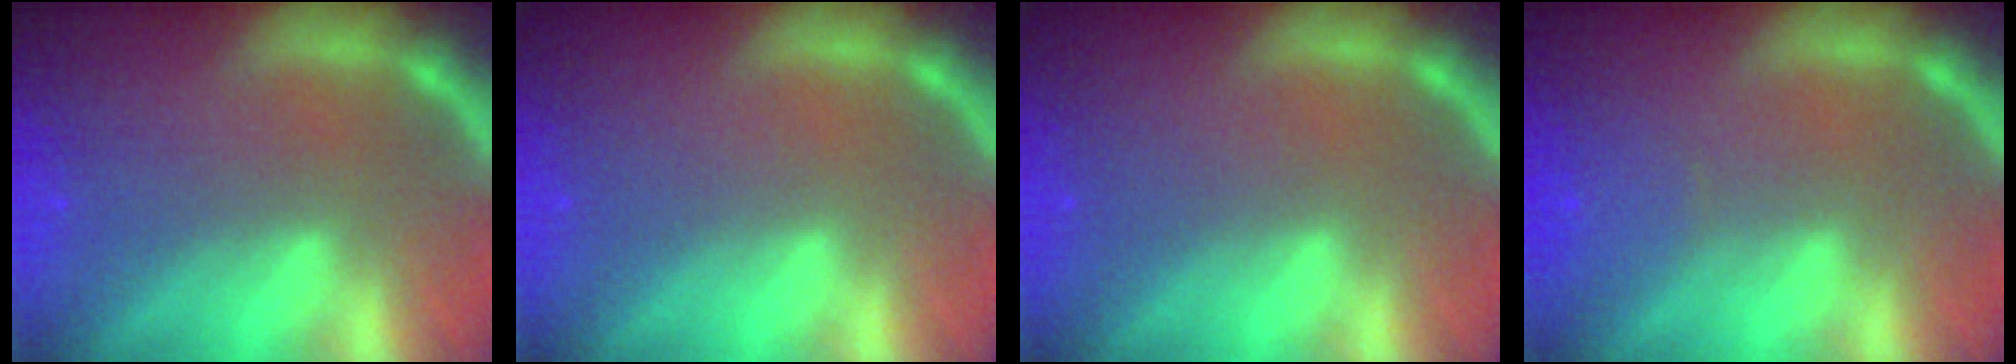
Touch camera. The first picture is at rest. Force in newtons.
{"total": 0.0}
{"total": 0.0}
{"total": 1.4}